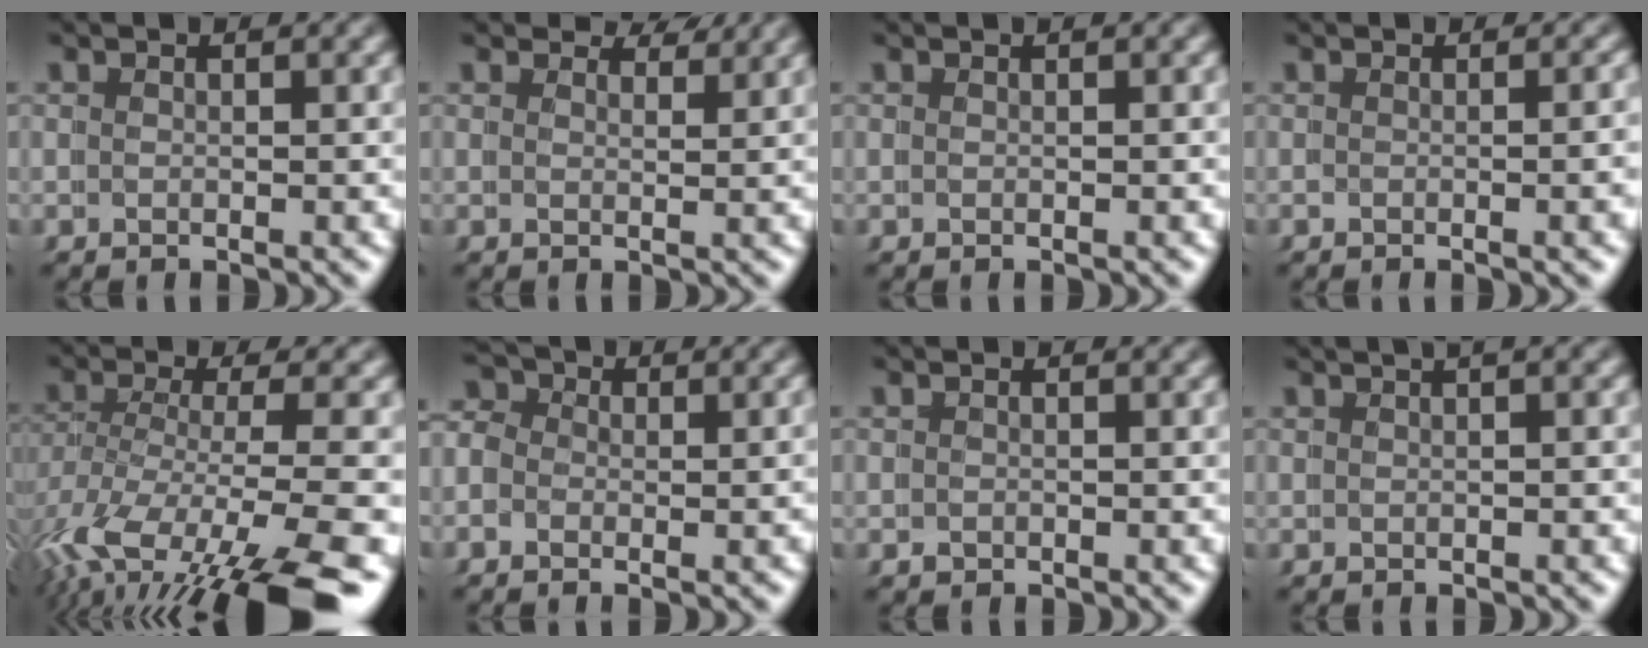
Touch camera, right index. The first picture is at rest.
{"total": 2.3, "force": [2.2, 0.1, 0.4], "torque": [-0.003, -0.005, 0.033]}
{"total": 0.0}
{"total": 1.7, "force": [-0.4, -0.2, 1.6], "torque": [-0.008, 0.006, -0.010]}
{"total": 8.8, "force": [-3.0, 3.5, 7.4], "torque": [-0.148, -0.040, -0.030]}
{"total": 4.5, "force": [0.8, 4.0, 1.8], "torque": [-0.027, 0.021, -0.015]}
{"total": 0.5, "force": [-0.3, 0.5, 0.0], "torque": [-0.008, -0.006, -0.002]}
{"total": 1.8, "force": [0.8, 0.5, 1.5], "torque": [-0.010, 0.013, 0.009]}